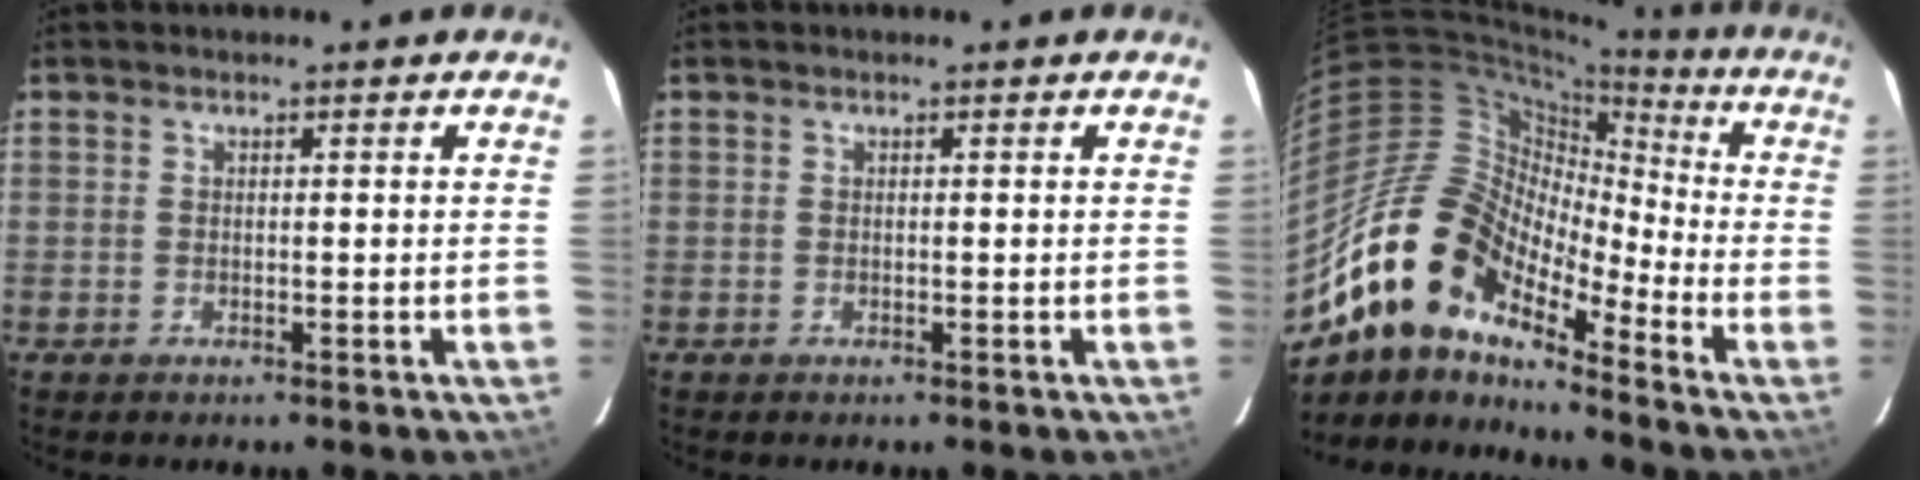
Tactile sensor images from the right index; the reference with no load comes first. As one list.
[{"total": 0.0}, {"total": 17.9, "force": [-12.6, 7.4, 10.3], "torque": [-0.176, -0.004, -0.256]}]